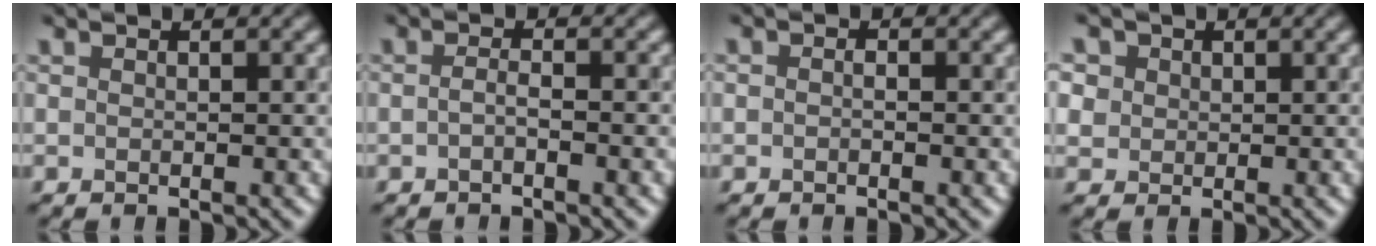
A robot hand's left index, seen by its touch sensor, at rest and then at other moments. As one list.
[{"total": 1.2, "force": [-1.1, -0.4, 0.5], "torque": [-0.017, -0.002, -0.004]}, {"total": 1.3, "force": [-0.8, -0.8, -0.6], "torque": [-0.007, -0.002, 0.005]}, {"total": 1.1, "force": [0.0, 0.7, -0.8], "torque": [-0.005, 0.000, 0.027]}]